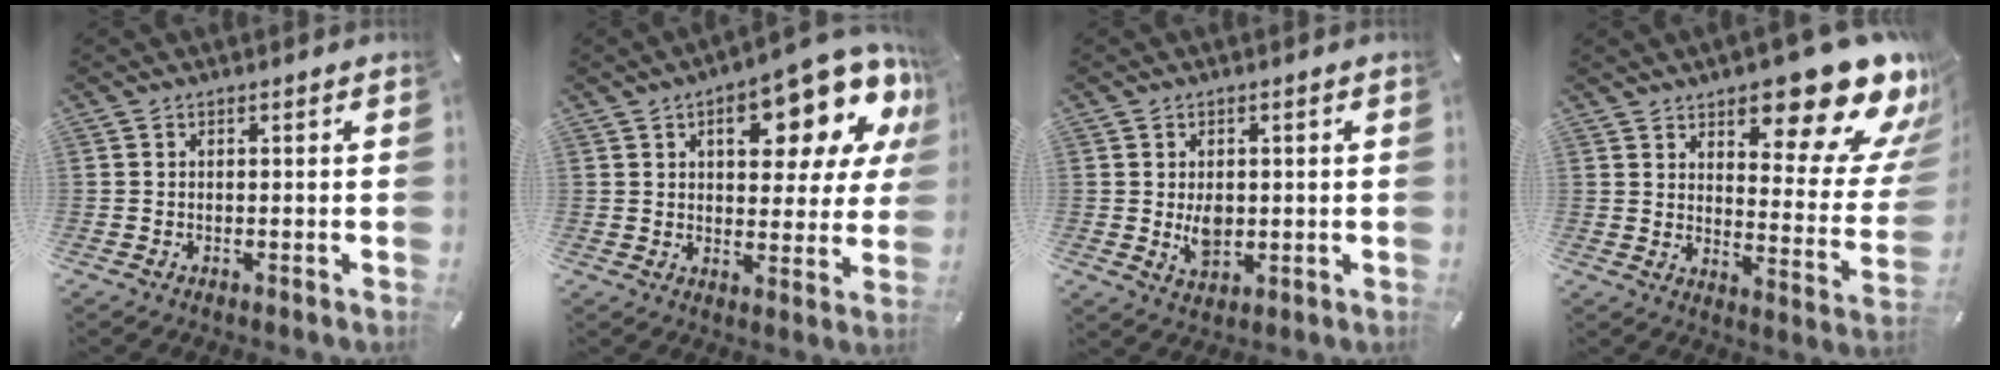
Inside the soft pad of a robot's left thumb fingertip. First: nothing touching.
{"total": 17.6, "force": [8.9, 7.7, 13.1], "torque": [-0.171, -0.053, 0.141]}
{"total": 5.4, "force": [-0.1, 4.1, 3.6], "torque": [-0.057, -0.007, -0.006]}
{"total": 20.2, "force": [13.1, 7.7, 13.3], "torque": [-0.162, -0.106, 0.213]}